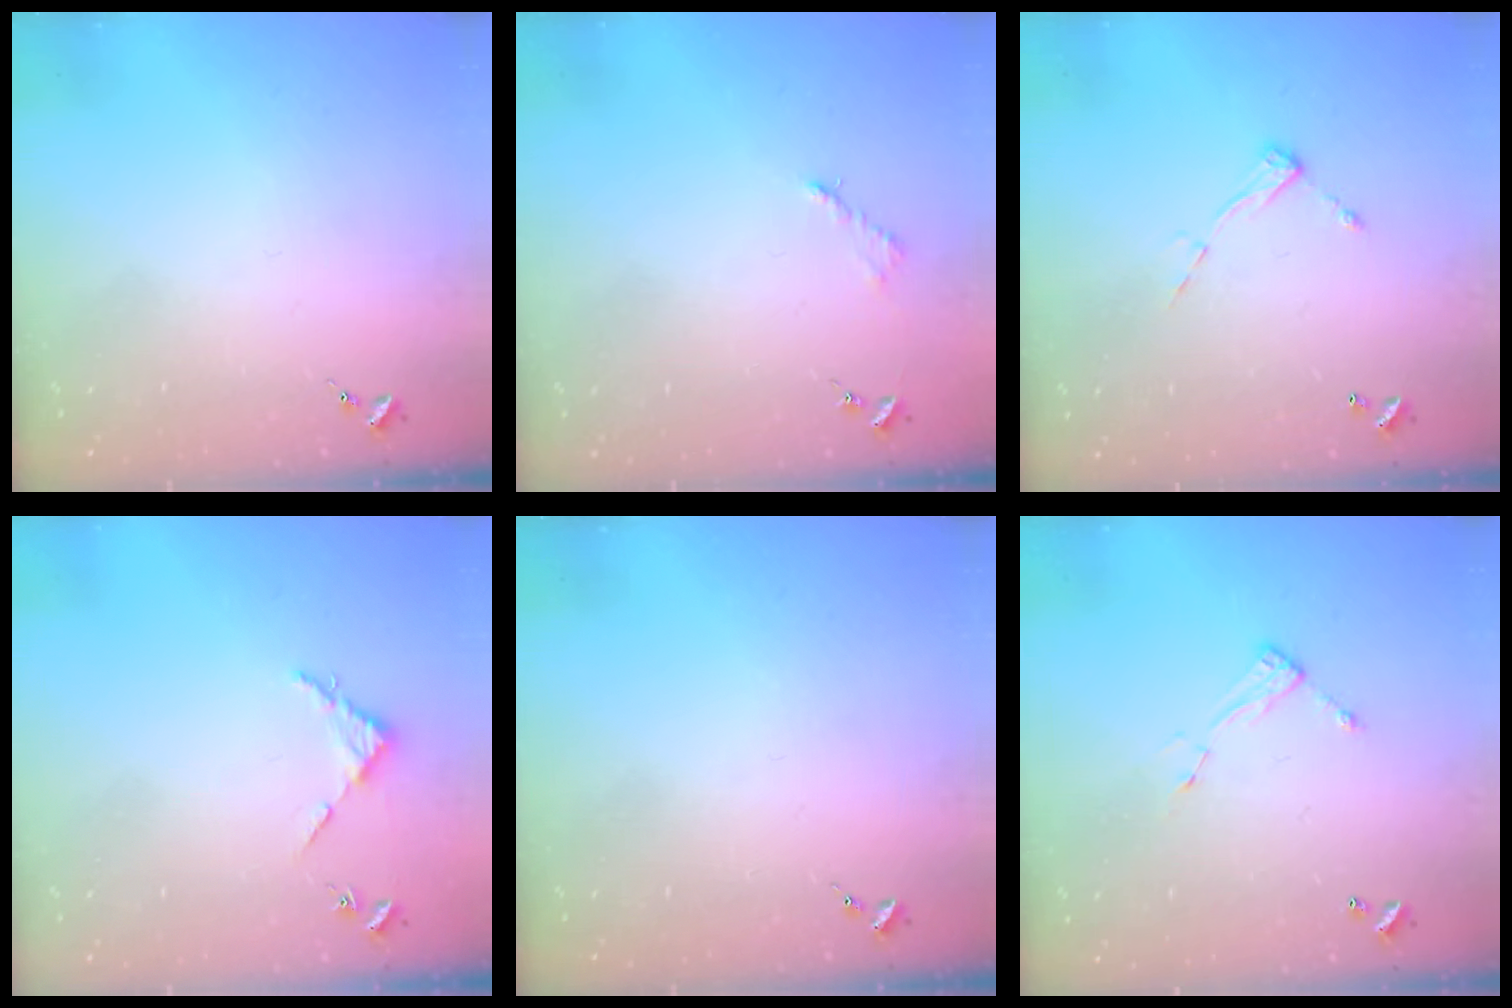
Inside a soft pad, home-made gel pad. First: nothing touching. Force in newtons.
{"total": 2.6, "press": 2.6, "slide": 0.4}
{"total": 6.9, "press": 6.9, "slide": 0.4}
{"total": 2.7, "press": 2.7, "slide": 0.3}
{"total": 0.0}
{"total": 6.6, "press": 6.6, "slide": 0.2}